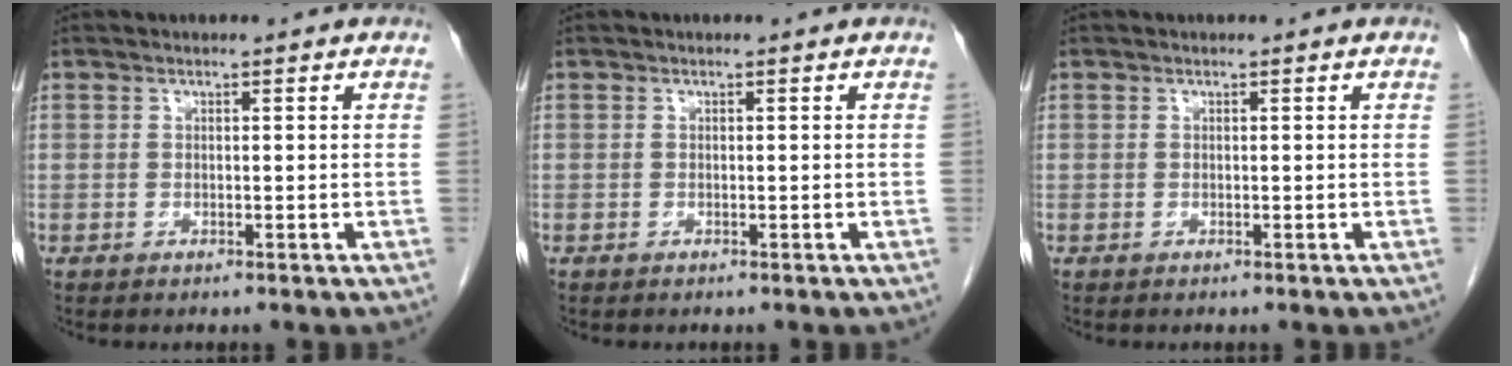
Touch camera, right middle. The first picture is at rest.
{"total": 0.0}
{"total": 0.0}